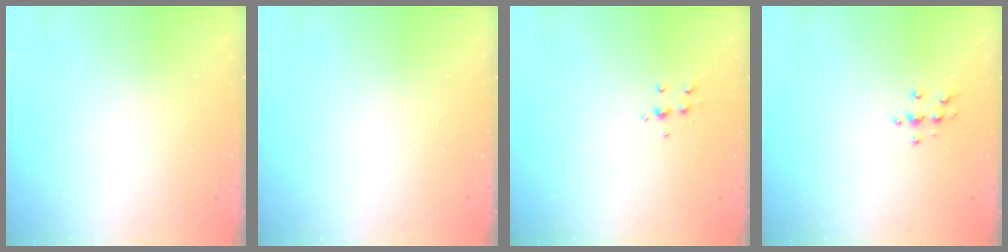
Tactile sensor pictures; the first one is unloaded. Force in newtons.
{"total": 0.0}
{"total": 5.9, "press": 5.9, "slide": 0.7}
{"total": 4.8, "press": 4.7, "slide": 0.6}